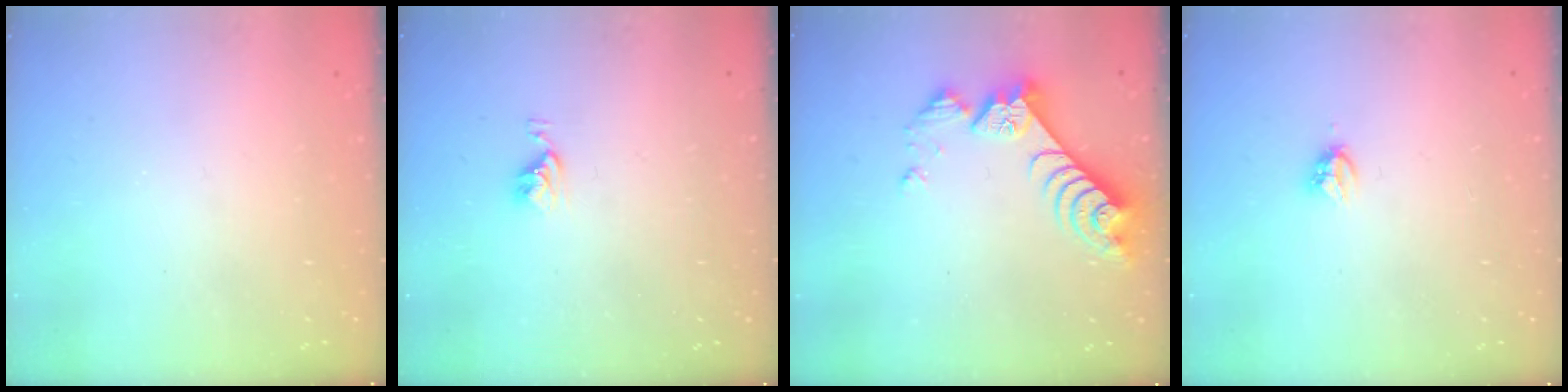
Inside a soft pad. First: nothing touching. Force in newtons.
{"total": 4.0, "press": 4.0, "slide": 0.5}
{"total": 9.0, "press": 9.0, "slide": 0.8}
{"total": 3.8, "press": 3.7, "slide": 0.4}